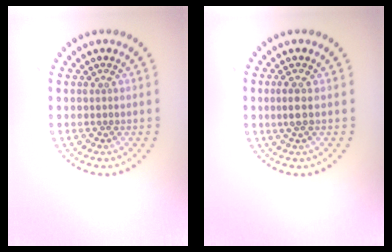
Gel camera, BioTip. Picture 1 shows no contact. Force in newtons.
{"total": 1.4, "press": 1.1, "slide": 0.9}